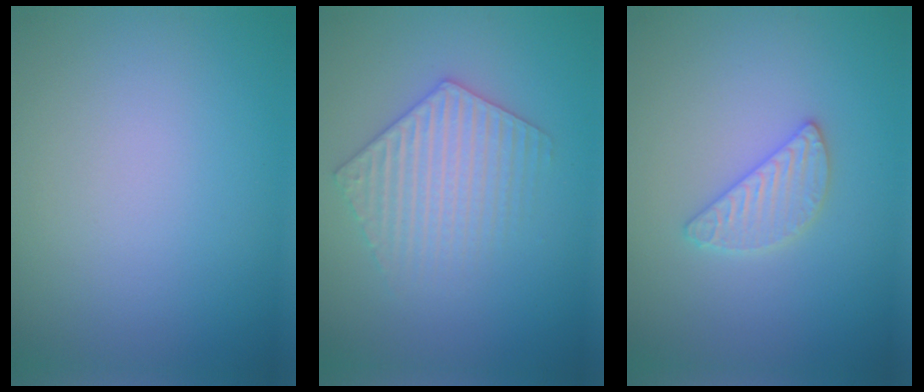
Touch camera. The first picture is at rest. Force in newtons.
{"total": 4.0, "press": 4.0, "slide": 0.5}
{"total": 2.4, "press": 2.3, "slide": 0.3}